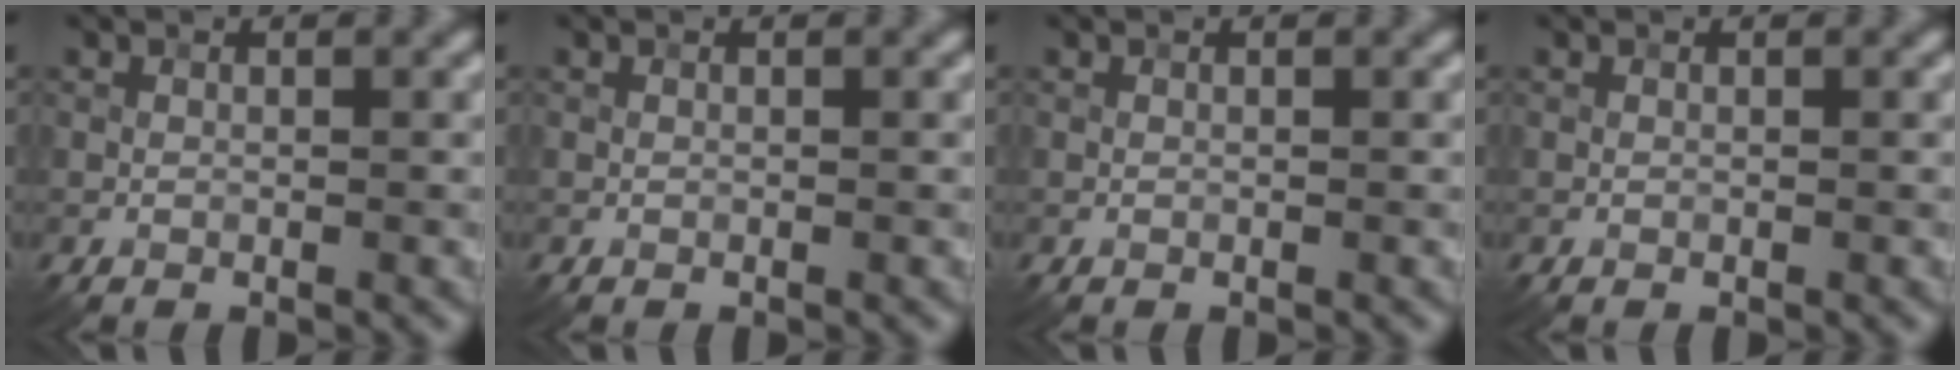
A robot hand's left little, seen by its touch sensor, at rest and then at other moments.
{"total": 0.0}
{"total": 0.0}
{"total": 0.0}